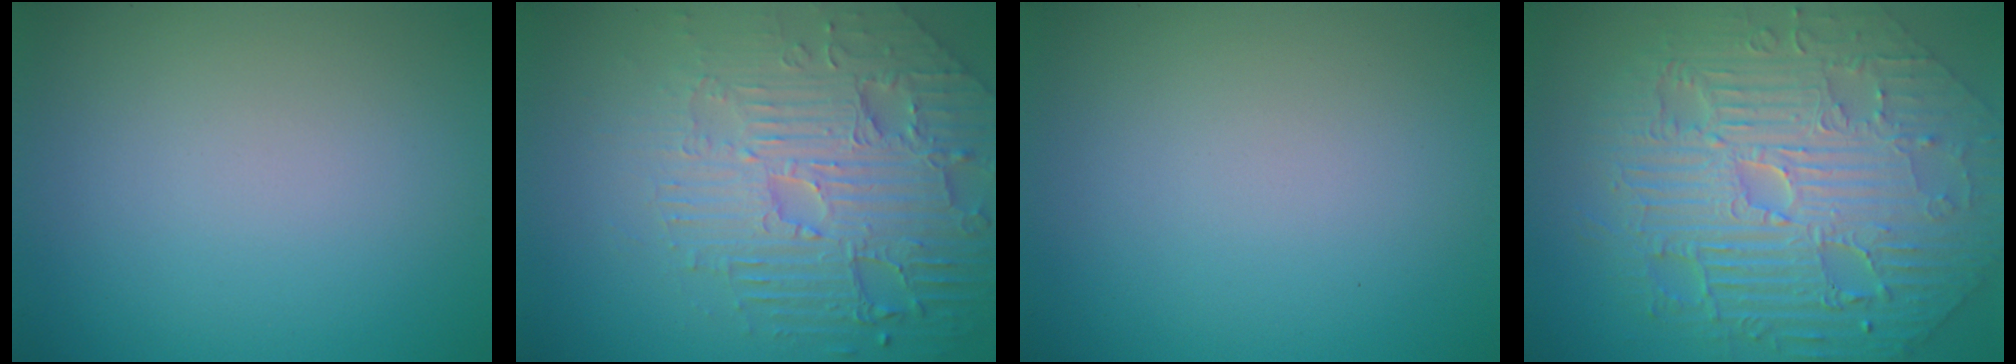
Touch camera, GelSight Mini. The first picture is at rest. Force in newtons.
{"total": 7.6, "press": 5.7, "slide": 5.1}
{"total": 0.0}
{"total": 11.9, "press": 7.7, "slide": 9.1}